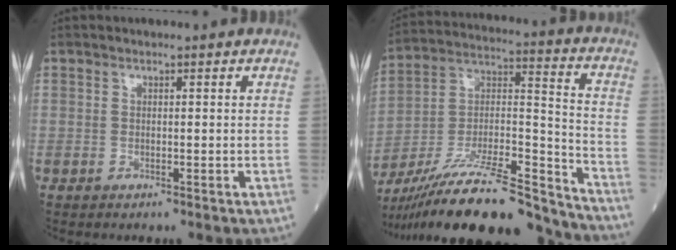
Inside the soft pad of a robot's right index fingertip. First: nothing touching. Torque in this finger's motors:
{"motor_torque": [1.07, -1.07, 0.44, 0.21]}